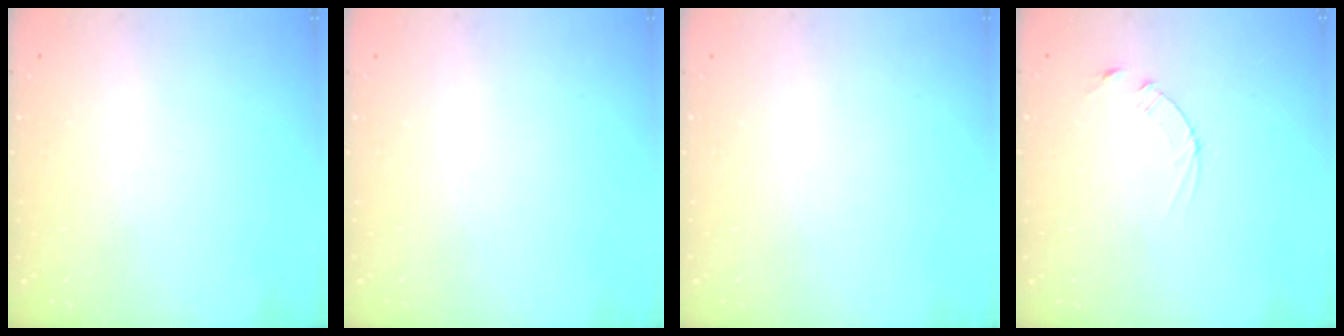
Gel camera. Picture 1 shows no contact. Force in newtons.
{"total": 0.0}
{"total": 0.0}
{"total": 2.5, "press": 2.5, "slide": 0.3}